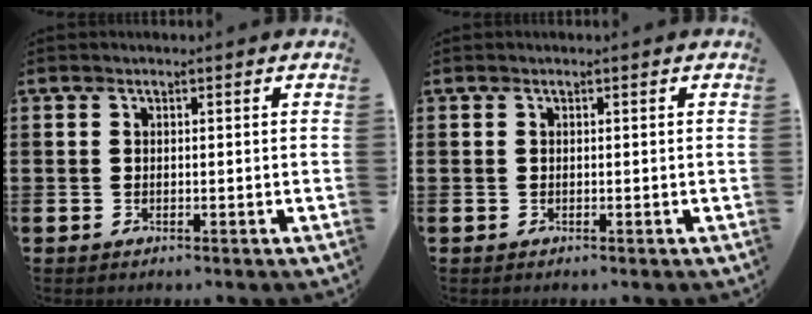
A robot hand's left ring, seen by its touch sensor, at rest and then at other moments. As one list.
[{"total": 0.0}]